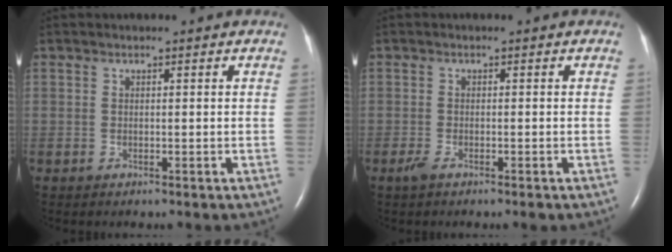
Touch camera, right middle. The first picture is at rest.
{"total": 1.9, "force": [-1.3, 0.3, 1.3], "torque": [-0.034, -0.006, -0.026]}